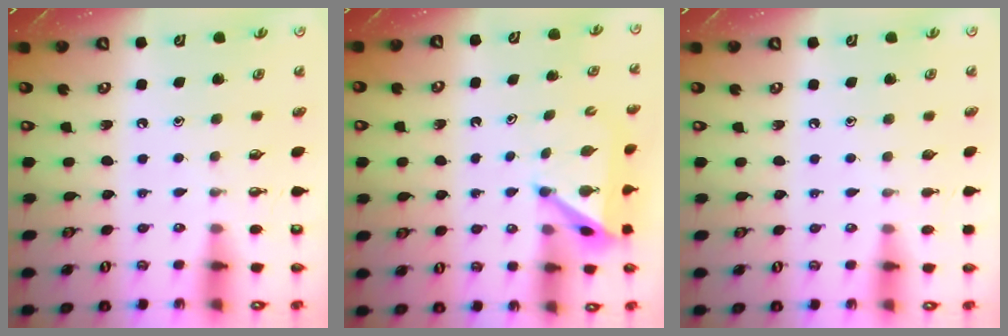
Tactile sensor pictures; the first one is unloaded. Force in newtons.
{"total": 4.9, "press": 4.9, "slide": 0.6}
{"total": 0.0}